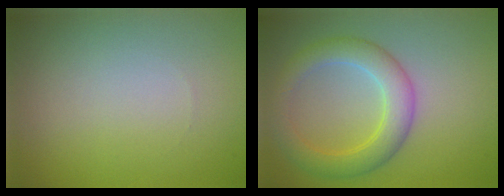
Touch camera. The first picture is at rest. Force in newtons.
{"total": 4.5, "press": 4.5, "slide": 0.1}